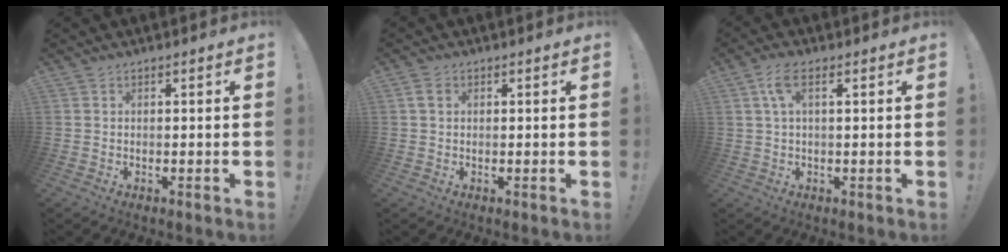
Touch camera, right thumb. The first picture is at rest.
{"total": 2.6, "force": [0.9, 1.9, 1.5], "torque": [-0.023, 0.003, 0.016]}
{"total": 5.1, "force": [1.7, 1.8, 4.5], "torque": [-0.081, 0.004, 0.031]}